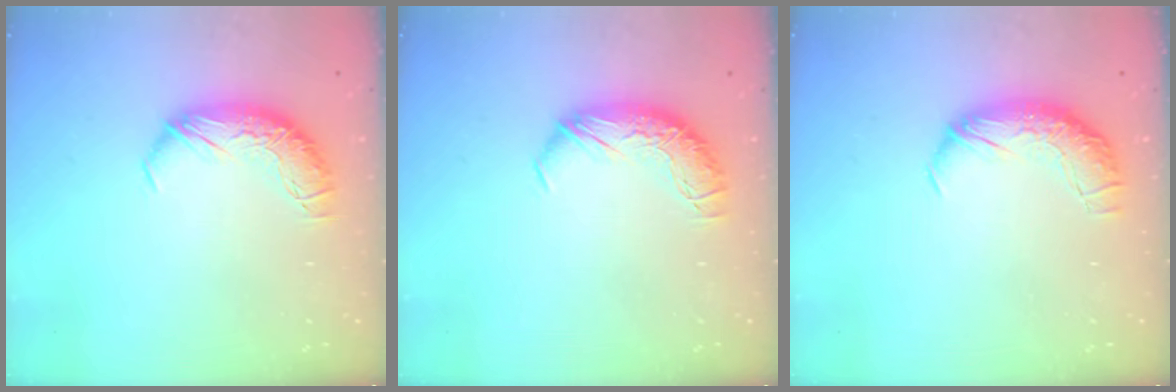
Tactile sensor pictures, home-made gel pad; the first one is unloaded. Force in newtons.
{"total": 0.0}
{"total": 2.4, "press": 1.1, "slide": 2.2}